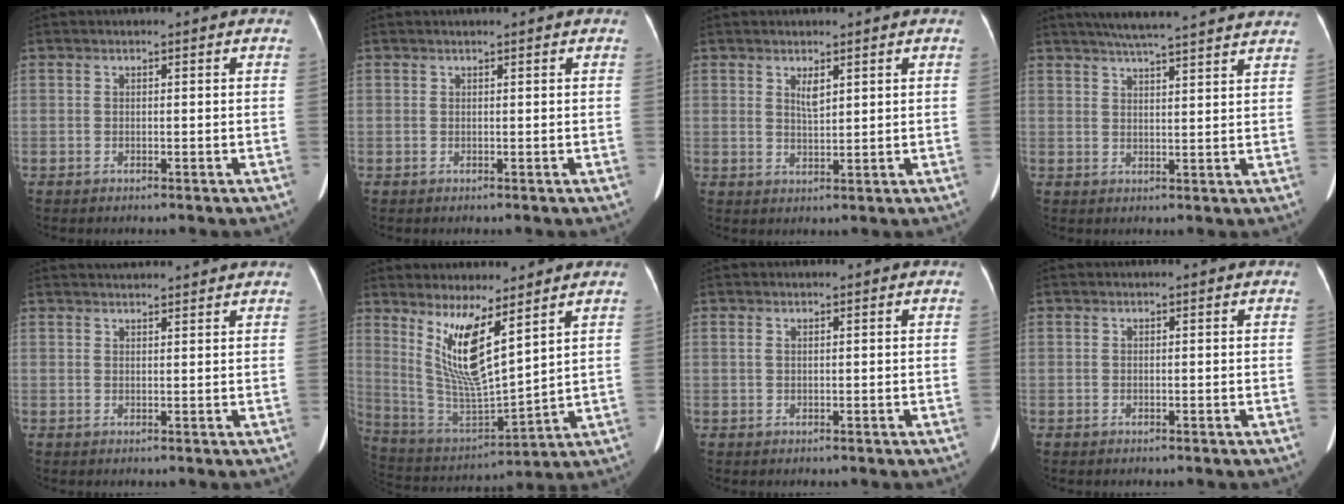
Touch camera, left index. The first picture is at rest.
{"total": 1.2, "force": [1.1, -0.2, 0.5], "torque": [-0.008, 0.013, 0.021]}
{"total": 2.0, "force": [1.2, 0.7, 1.4], "torque": [-0.030, 0.000, 0.025]}
{"total": 17.1, "force": [15.4, 0.7, 7.5], "torque": [-0.117, 0.024, 0.198]}
{"total": 6.4, "force": [6.2, -0.1, 1.6], "torque": [-0.024, 0.030, 0.075]}
{"total": 11.0, "force": [6.1, 1.5, 9.1], "torque": [-0.191, -0.026, 0.129]}
{"total": 0.5, "force": [0.2, 0.2, 0.4], "torque": [-0.014, 0.008, 0.005]}
{"total": 0.0}